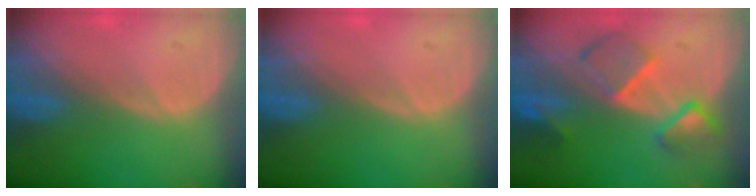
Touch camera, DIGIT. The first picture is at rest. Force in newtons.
{"total": 0.0}
{"total": 6.9, "press": 6.7, "slide": 1.6}